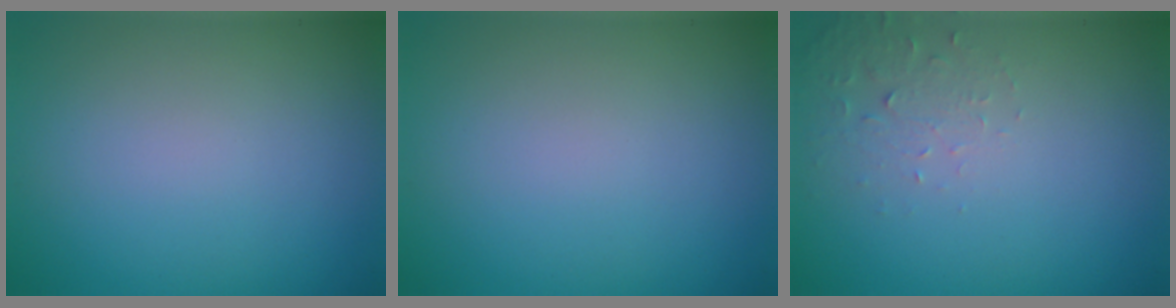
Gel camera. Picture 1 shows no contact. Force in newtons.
{"total": 0.0}
{"total": 1.9, "press": 1.8, "slide": 0.4}